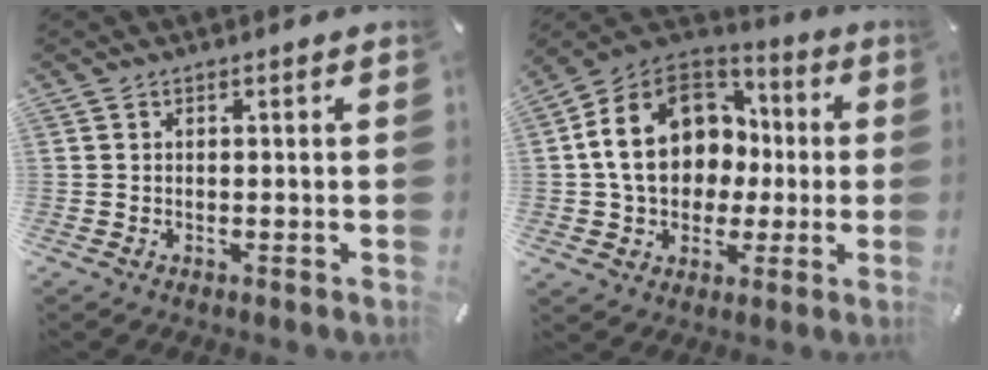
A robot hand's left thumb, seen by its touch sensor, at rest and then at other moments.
{"total": 18.5, "force": [1.1, 15.0, 10.8], "torque": [-0.209, 0.020, 0.026]}